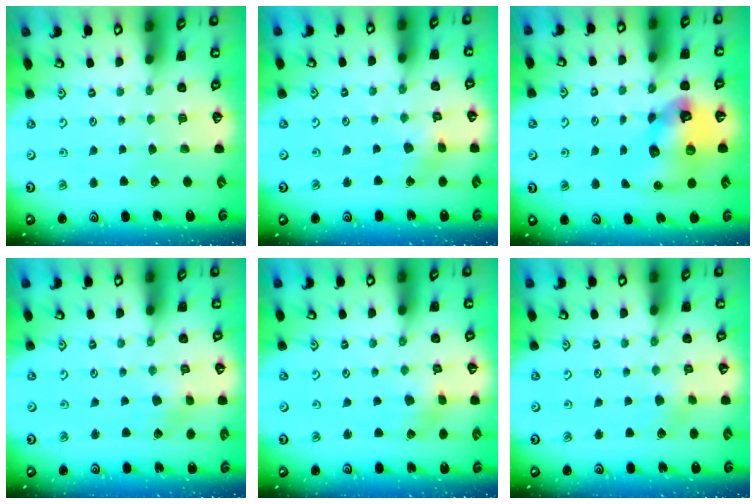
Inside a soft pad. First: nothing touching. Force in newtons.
{"total": 3.3, "press": 3.3, "slide": 0.5}
{"total": 12.8, "press": 12.7, "slide": 1.8}
{"total": 3.3, "press": 3.3, "slide": 0.3}
{"total": 2.6, "press": 2.5, "slide": 0.5}
{"total": 2.5, "press": 2.4, "slide": 0.6}